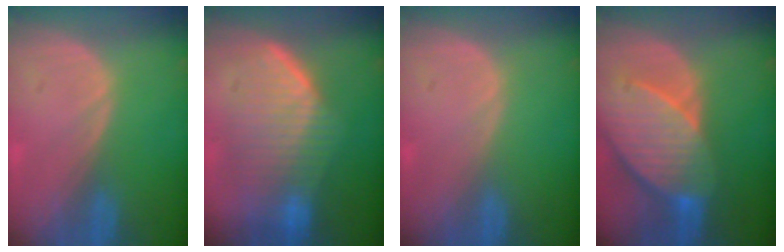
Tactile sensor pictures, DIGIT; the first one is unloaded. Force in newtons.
{"total": 8.9, "press": 8.7, "slide": 2.0}
{"total": 0.0}
{"total": 10.5, "press": 9.3, "slide": 5.0}